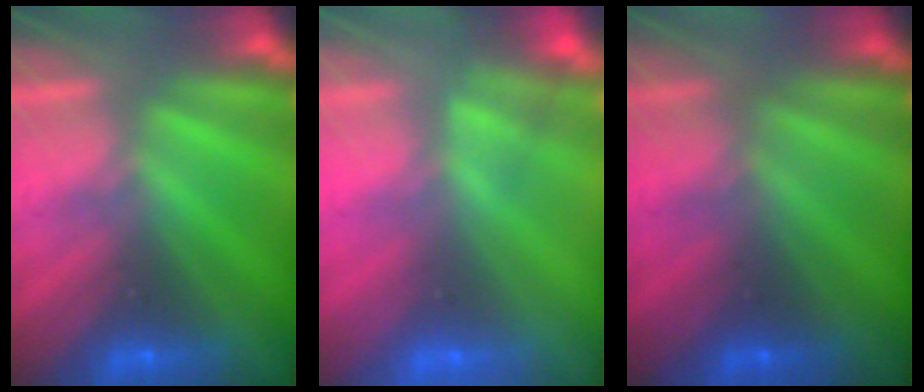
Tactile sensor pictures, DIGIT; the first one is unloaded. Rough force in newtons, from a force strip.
{"total": 3.5}
{"total": 1.8}